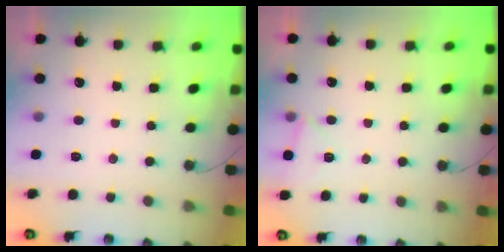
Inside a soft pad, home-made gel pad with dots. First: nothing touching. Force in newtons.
{"total": 4.0, "press": 4.0, "slide": 0.4}